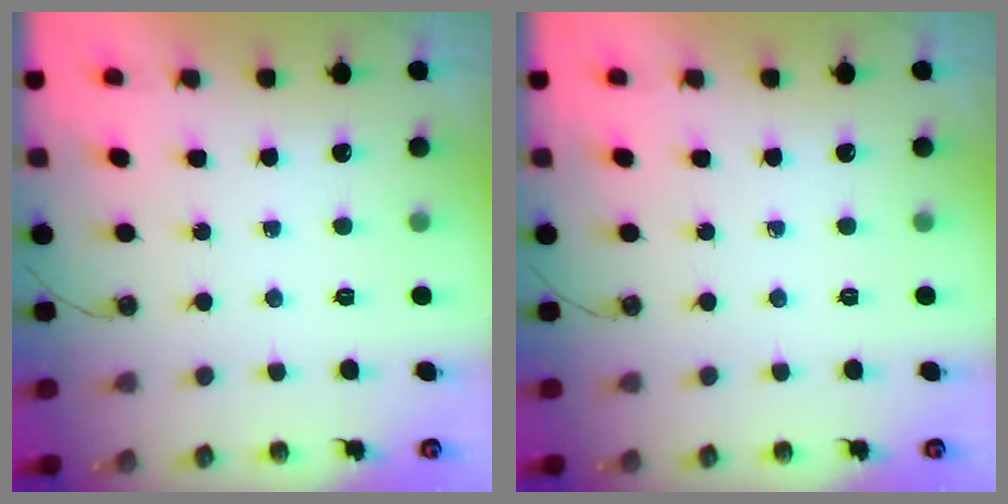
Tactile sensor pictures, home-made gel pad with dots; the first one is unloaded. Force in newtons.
{"total": 0.0}